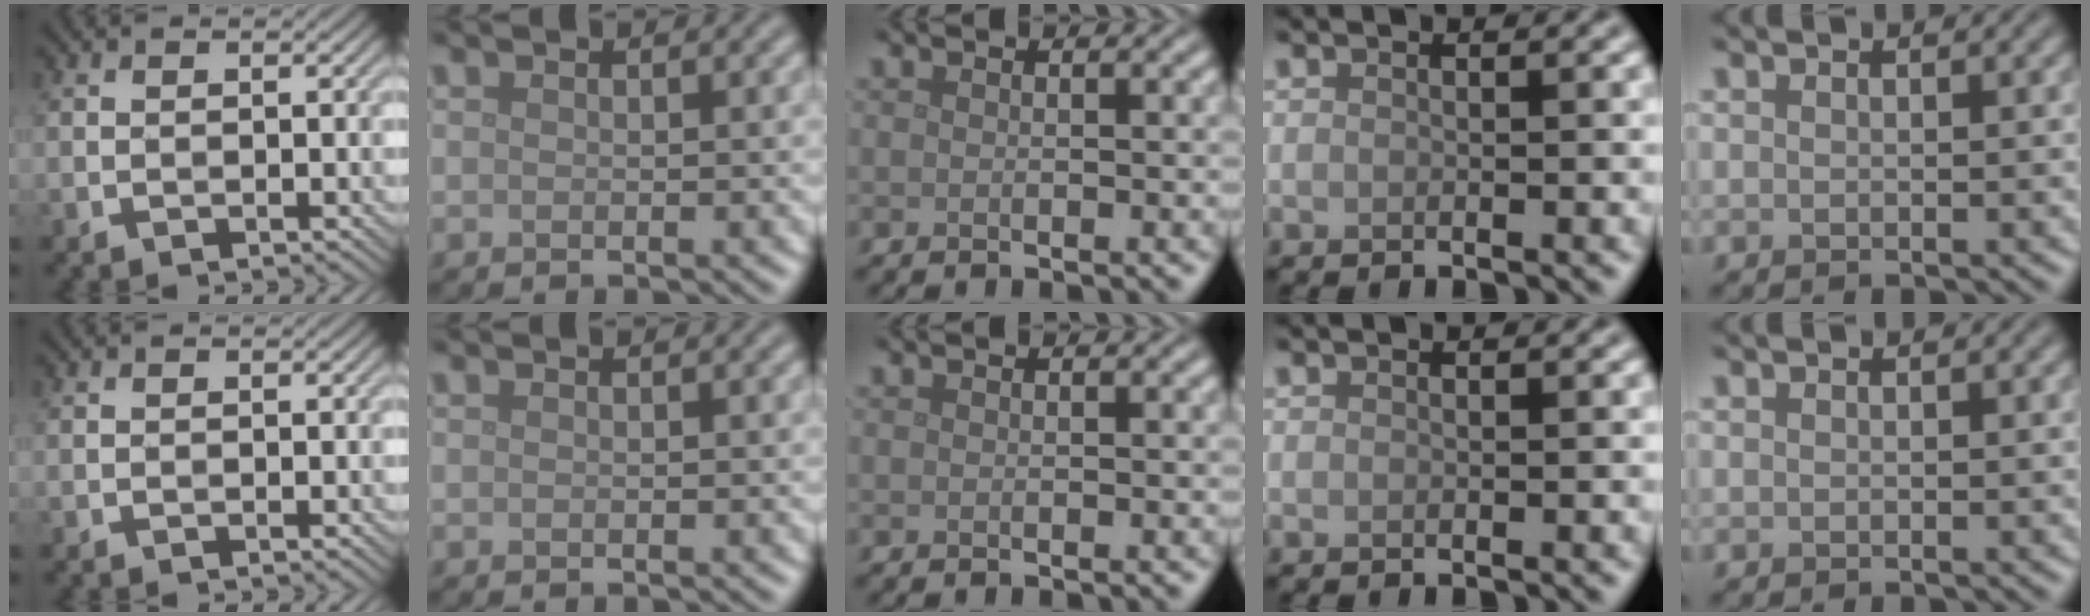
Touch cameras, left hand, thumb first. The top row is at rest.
{}